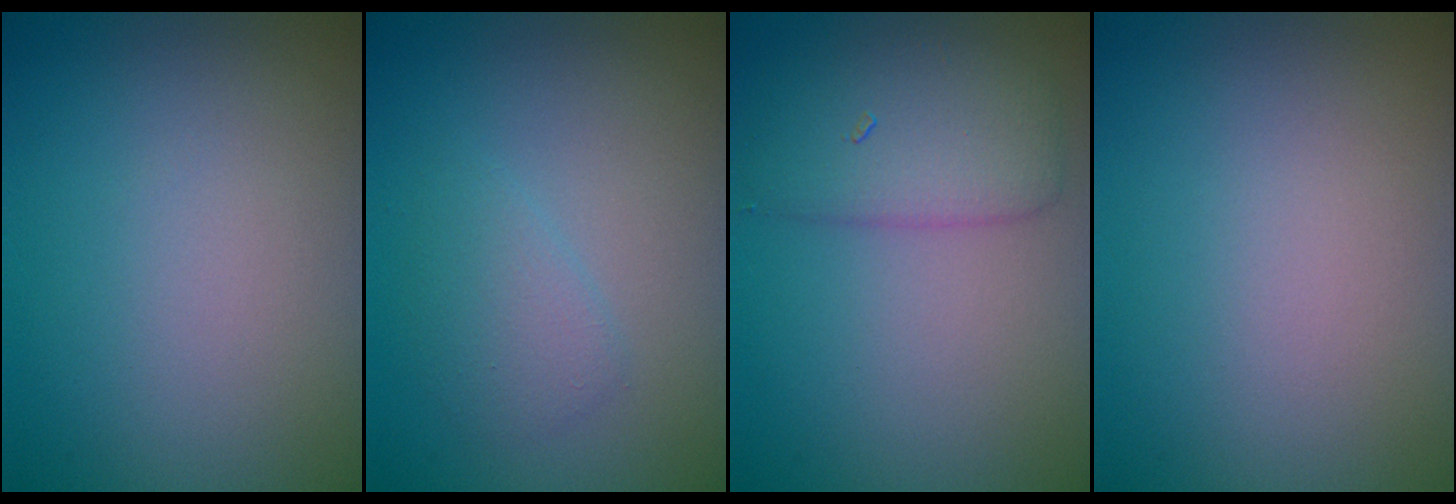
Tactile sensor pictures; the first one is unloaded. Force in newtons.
{"total": 1.7, "press": 1.7, "slide": 0.1}
{"total": 3.6, "press": 3.6, "slide": 0.2}
{"total": 0.0}